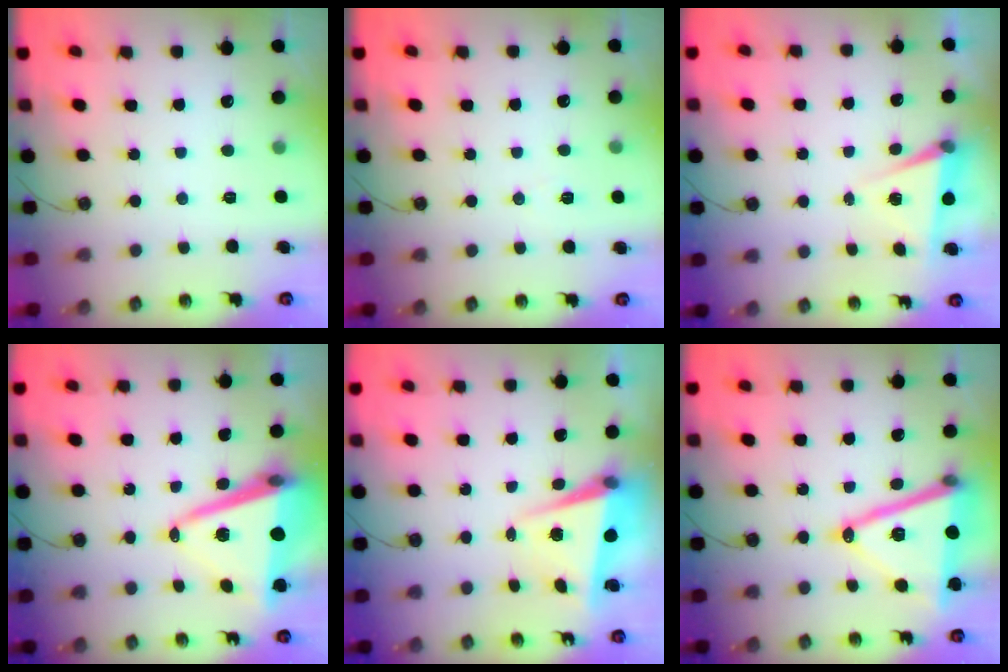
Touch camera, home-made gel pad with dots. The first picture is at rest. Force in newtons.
{"total": 4.9, "press": 3.3, "slide": 3.6}
{"total": 6.1, "press": 4.2, "slide": 4.3}
{"total": 14.7, "press": 14.2, "slide": 3.9}
{"total": 5.0, "press": 4.8, "slide": 1.2}
{"total": 19.6, "press": 19.2, "slide": 3.8}